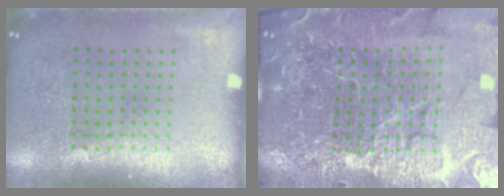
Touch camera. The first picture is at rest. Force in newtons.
{"total": 5.7, "press": 5.3, "slide": 2.1}